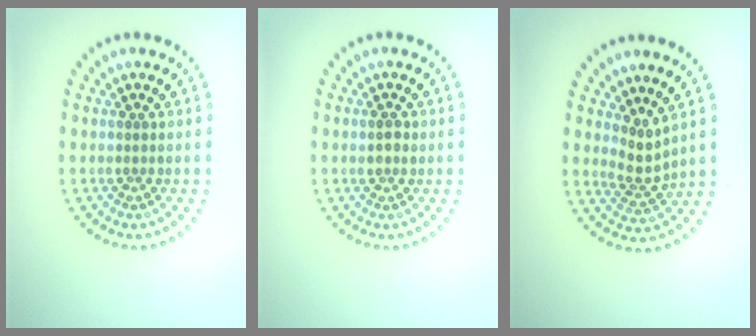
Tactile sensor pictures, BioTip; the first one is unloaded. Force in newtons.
{"total": 1.1, "press": 1.1, "slide": 0.1}
{"total": 2.2, "press": 1.5, "slide": 1.7}